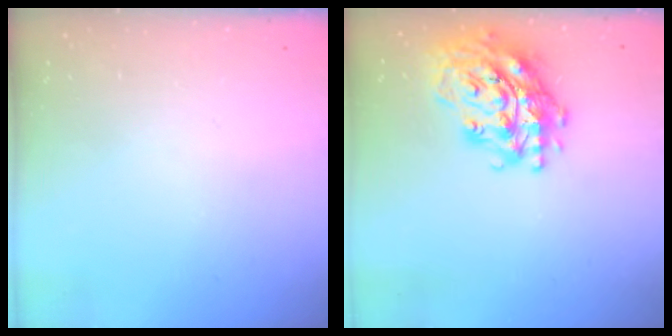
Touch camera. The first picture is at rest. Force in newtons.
{"total": 21.0, "press": 20.9, "slide": 2.7}